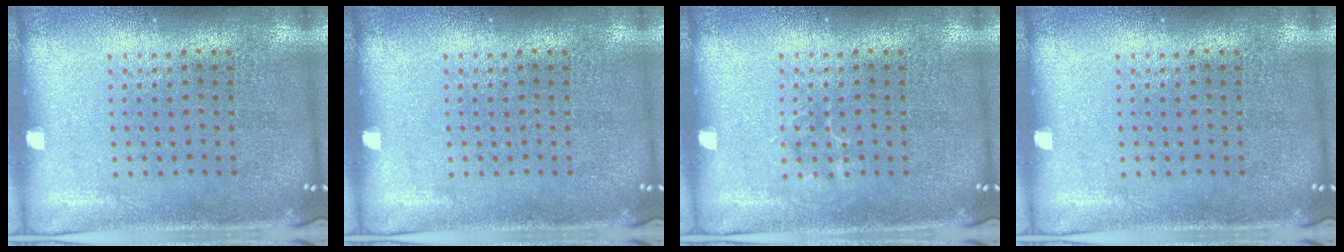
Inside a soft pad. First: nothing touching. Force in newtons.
{"total": 0.0}
{"total": 0.9, "press": 0.9, "slide": 0.3}
{"total": 0.0}